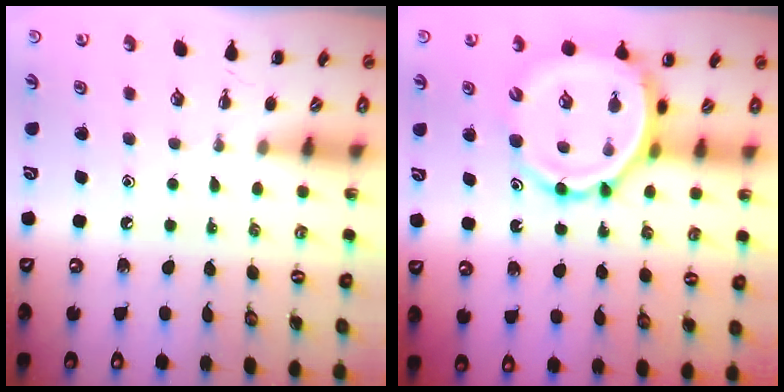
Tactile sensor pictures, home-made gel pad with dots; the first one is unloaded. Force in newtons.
{"total": 10.7, "press": 10.1, "slide": 3.4}